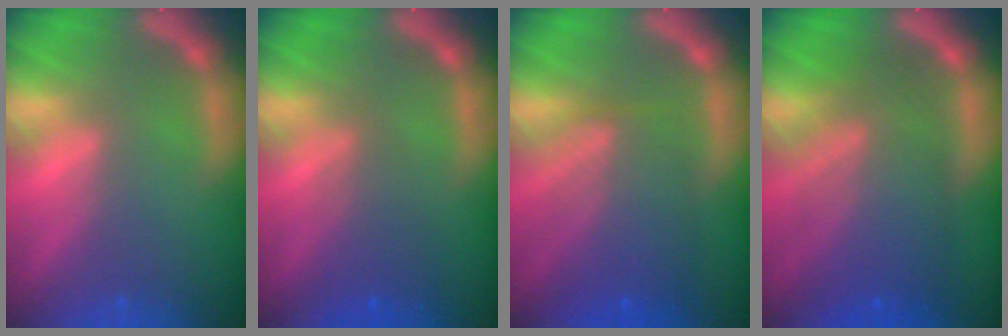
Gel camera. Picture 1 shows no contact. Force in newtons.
{"total": 3.1}
{"total": 7.1}
{"total": 9.0}